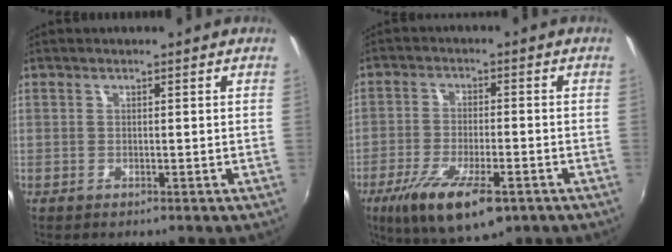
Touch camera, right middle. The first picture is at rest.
{"total": 13.7, "force": [-7.8, 4.3, 10.4], "torque": [-0.208, -0.041, -0.132]}